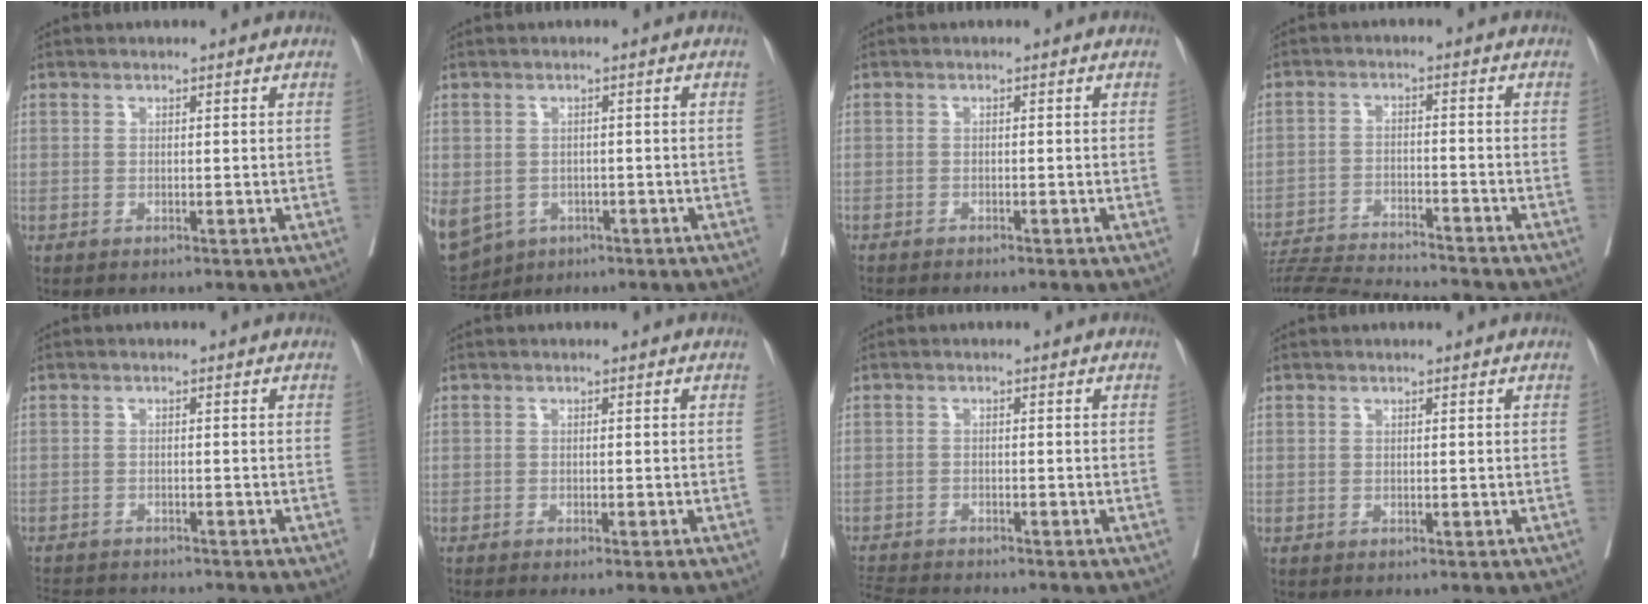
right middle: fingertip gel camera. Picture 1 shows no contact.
{"total": 19.8, "force": [-7.7, 16.4, 8.0], "torque": [-0.281, -0.014, -0.099]}
{"total": 4.4, "force": [-3.8, 0.5, 2.2], "torque": [-0.024, -0.007, -0.050]}
{"total": 13.6, "force": [-13.0, -1.0, 3.9], "torque": [-0.056, -0.012, -0.208]}
{"total": 8.7, "force": [-8.1, 1.5, 2.6], "torque": [-0.043, -0.005, -0.117]}
{"total": 3.7, "force": [-2.9, -0.2, 2.2], "torque": [-0.020, -0.006, -0.041]}
{"total": 6.1, "force": [-5.9, -0.2, 1.6], "torque": [-0.026, -0.018, -0.102]}
{"total": 0.0}